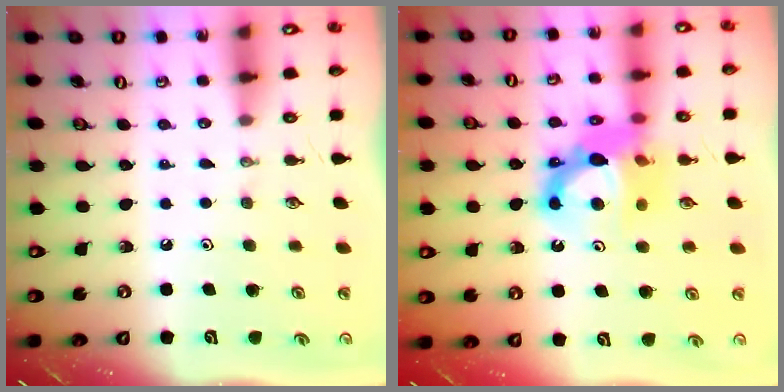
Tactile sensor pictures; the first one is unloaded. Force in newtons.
{"total": 13.1, "press": 13.1, "slide": 1.2}